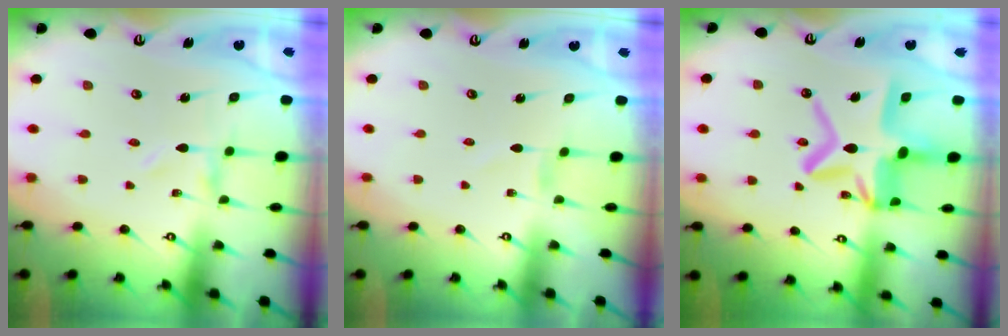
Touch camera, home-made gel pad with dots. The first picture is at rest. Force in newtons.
{"total": 0.0}
{"total": 17.6, "press": 17.6, "slide": 1.5}